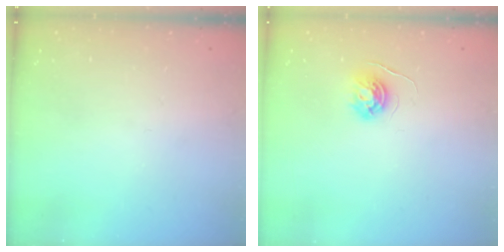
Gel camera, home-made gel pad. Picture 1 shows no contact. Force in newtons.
{"total": 4.0, "press": 4.0, "slide": 0.4}